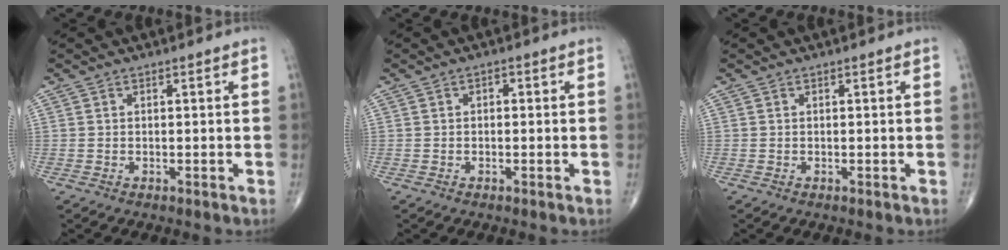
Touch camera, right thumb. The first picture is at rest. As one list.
[{"total": 0.9, "force": [0.1, 0.6, 0.7], "torque": [-0.003, 0.005, -0.003]}, {"total": 0.0}]